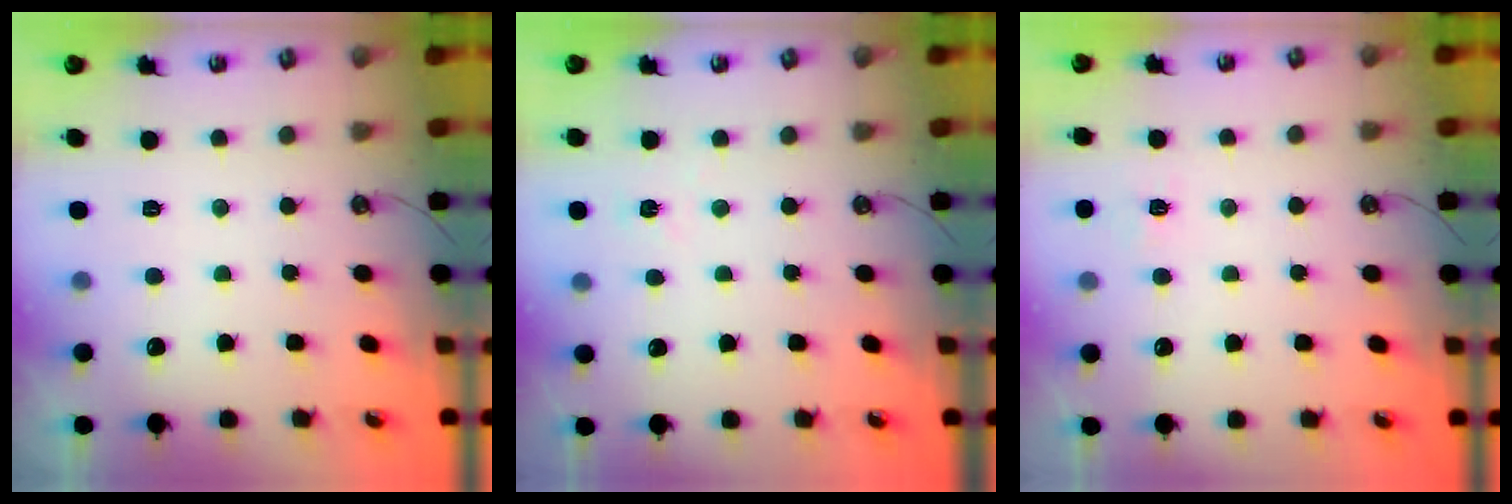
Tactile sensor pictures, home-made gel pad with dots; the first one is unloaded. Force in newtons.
{"total": 3.9, "press": 3.9, "slide": 0.4}
{"total": 5.5, "press": 5.5, "slide": 0.5}